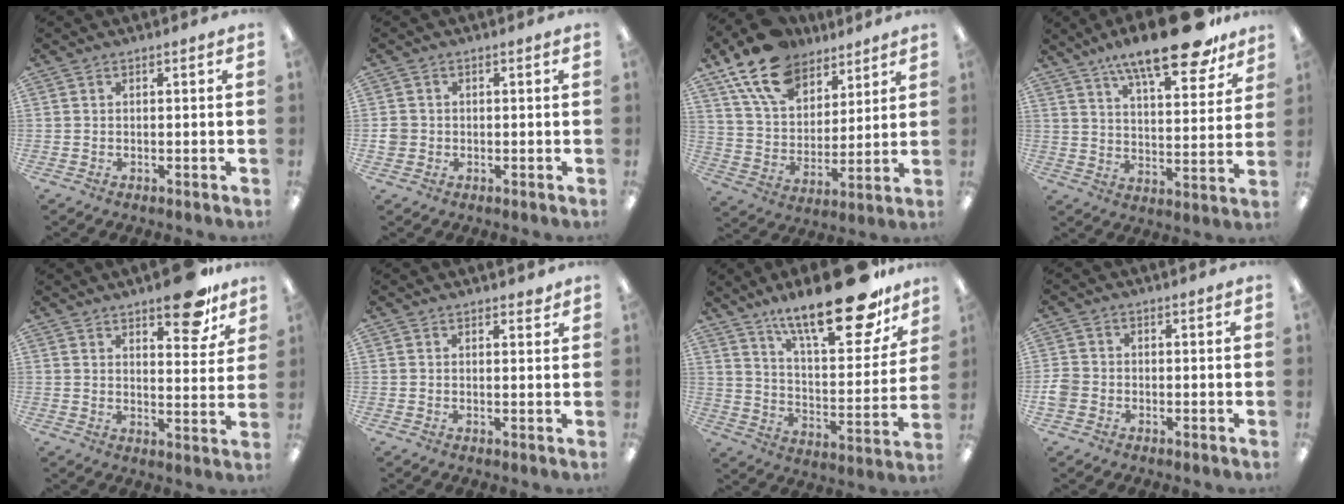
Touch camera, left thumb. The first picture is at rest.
{"total": 2.5, "force": [-0.3, 2.4, 0.5], "torque": [-0.009, 0.005, -0.007]}
{"total": 17.0, "force": [12.1, 9.5, 7.2], "torque": [-0.144, -0.060, 0.226]}
{"total": 17.9, "force": [13.3, 5.3, 10.8], "torque": [-0.162, -0.079, 0.217]}
{"total": 11.9, "force": [8.8, 4.6, 6.7], "torque": [-0.065, -0.058, 0.145]}
{"total": 1.5, "force": [1.3, 0.6, 0.3], "torque": [0.001, -0.004, 0.024]}
{"total": 24.4, "force": [17.5, 7.8, 15.0], "torque": [-0.218, -0.116, 0.288]}
{"total": 3.4, "force": [-1.1, 2.9, 1.5], "torque": [-0.029, 0.006, -0.021]}